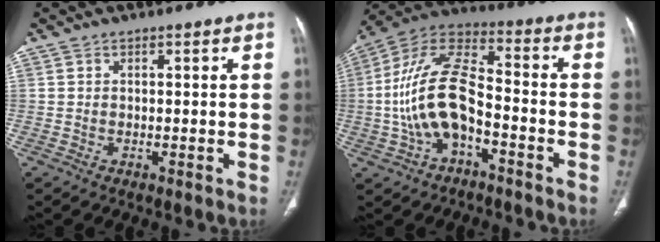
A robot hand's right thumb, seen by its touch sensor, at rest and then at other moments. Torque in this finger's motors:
{"motor_torque": [-0.21, 0.98, 1.47, -0.45, 0.19]}